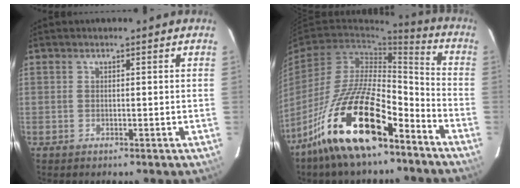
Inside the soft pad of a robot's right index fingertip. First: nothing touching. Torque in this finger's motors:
{"motor_torque": [1.25, -0.89, 1.05, 0.21]}